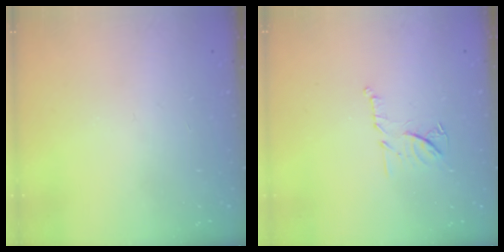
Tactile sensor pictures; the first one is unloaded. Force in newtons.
{"total": 9.1, "press": 9.1, "slide": 0.2}